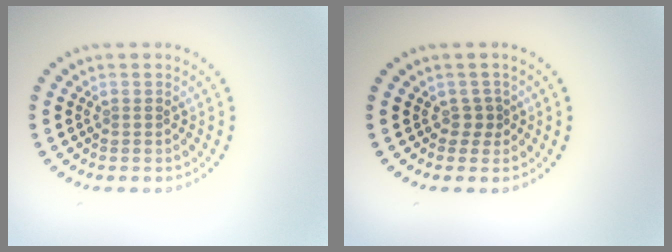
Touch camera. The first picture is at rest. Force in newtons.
{"total": 1.1, "press": 0.8, "slide": 0.8}